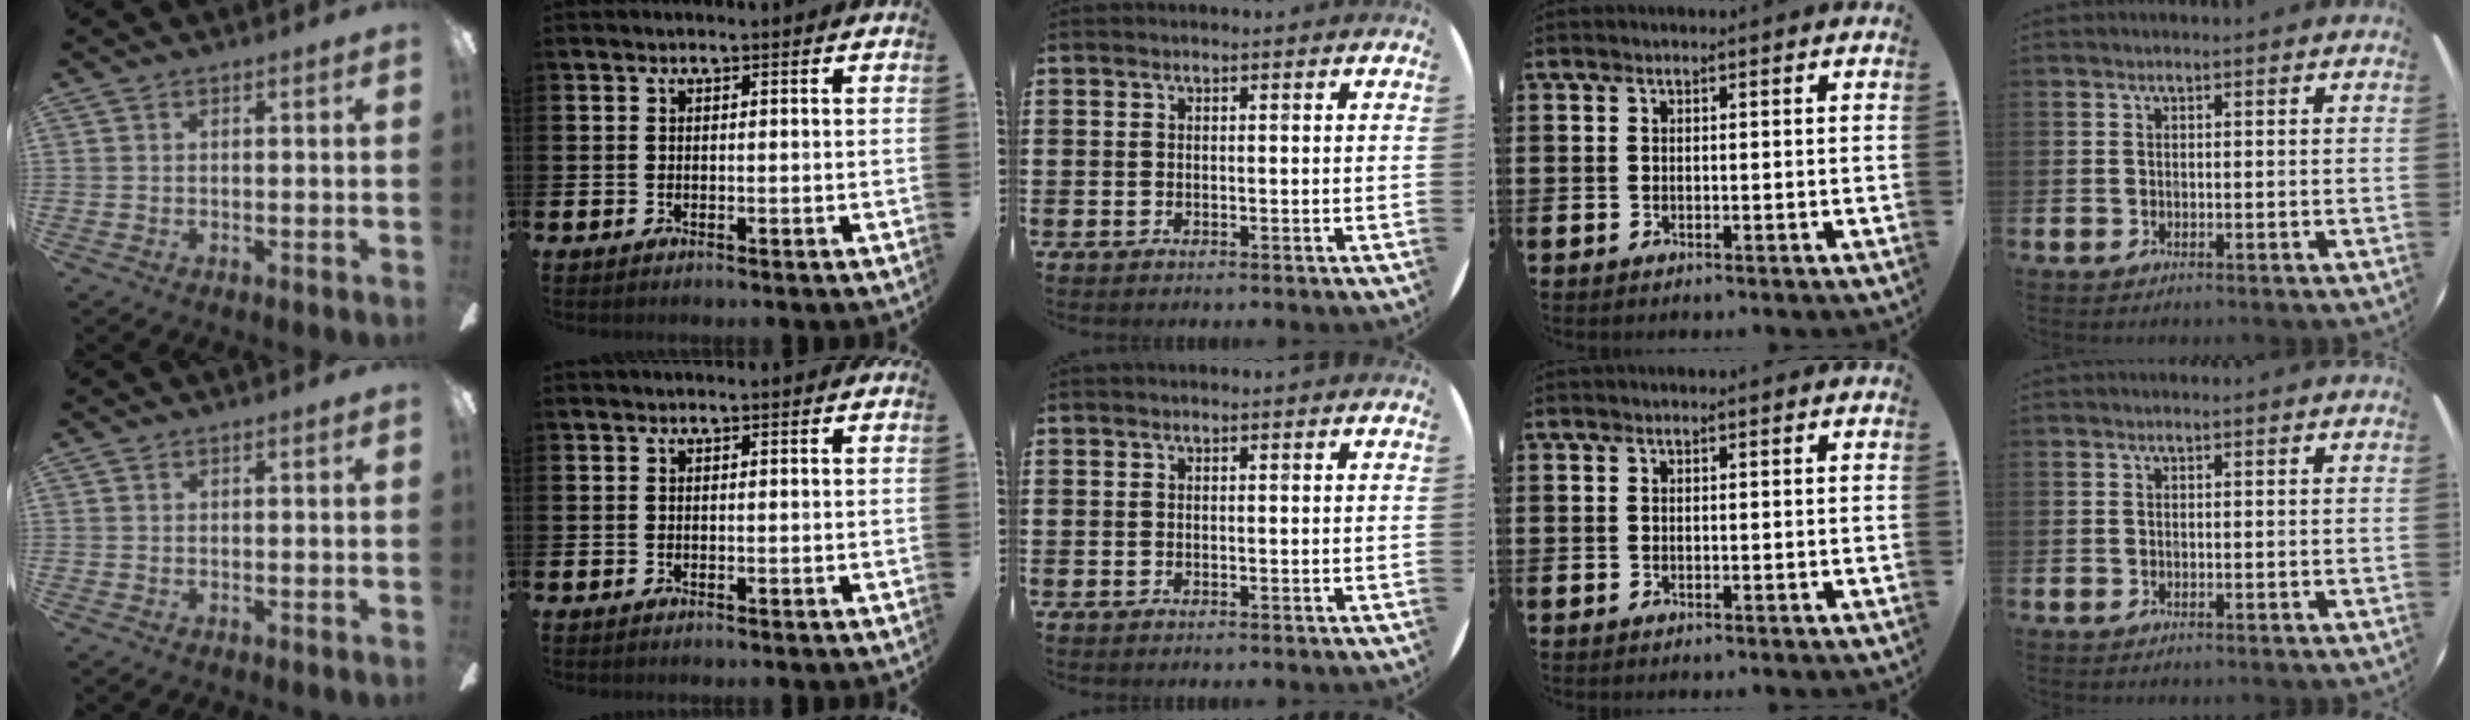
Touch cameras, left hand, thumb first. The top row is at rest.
{}